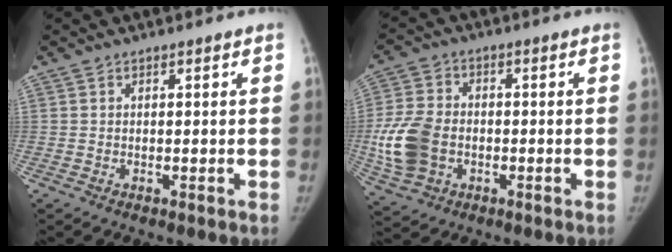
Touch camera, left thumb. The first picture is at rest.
{"total": 11.5, "force": [-2.1, 8.6, 7.4], "torque": [-0.149, 0.009, -0.036]}